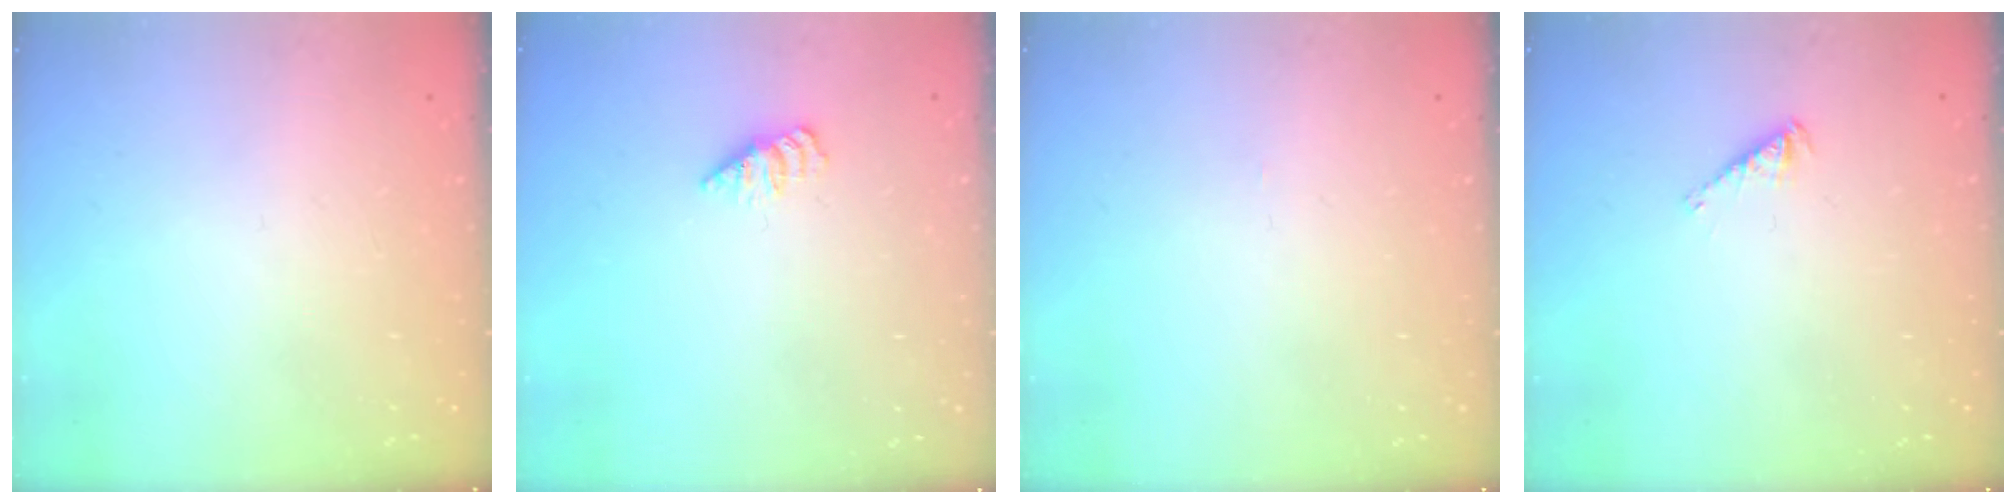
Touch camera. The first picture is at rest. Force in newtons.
{"total": 2.2, "press": 2.2, "slide": 0.3}
{"total": 0.0}
{"total": 2.8, "press": 2.7, "slide": 0.5}